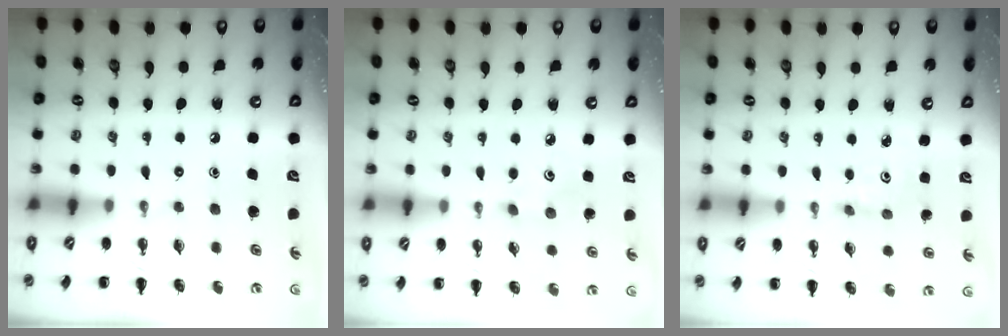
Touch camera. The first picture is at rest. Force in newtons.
{"total": 3.7, "press": 3.6, "slide": 0.9}
{"total": 1.8, "press": 1.7, "slide": 0.6}